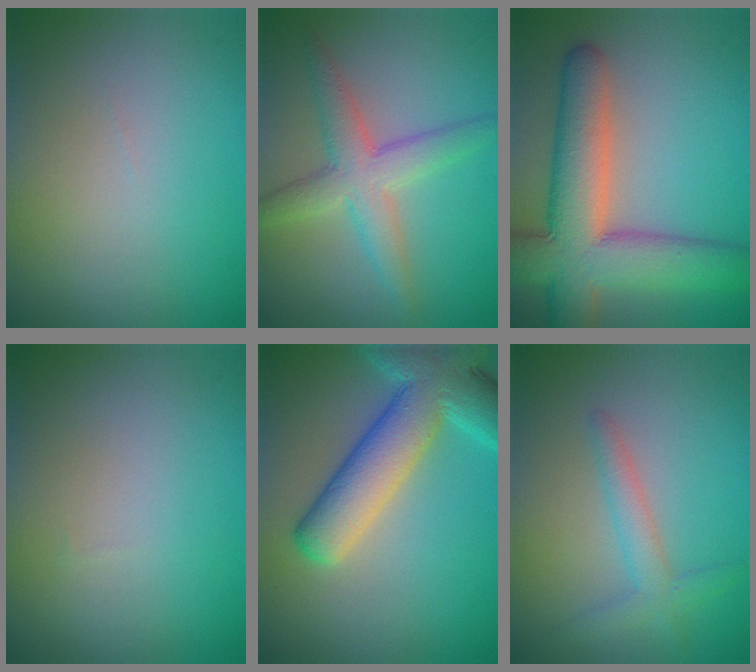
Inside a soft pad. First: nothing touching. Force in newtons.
{"total": 4.4, "press": 4.4, "slide": 0.2}
{"total": 10.2, "press": 10.2, "slide": 0.8}
{"total": 0.0}
{"total": 8.7, "press": 8.7, "slide": 0.5}
{"total": 2.4, "press": 2.4, "slide": 0.1}